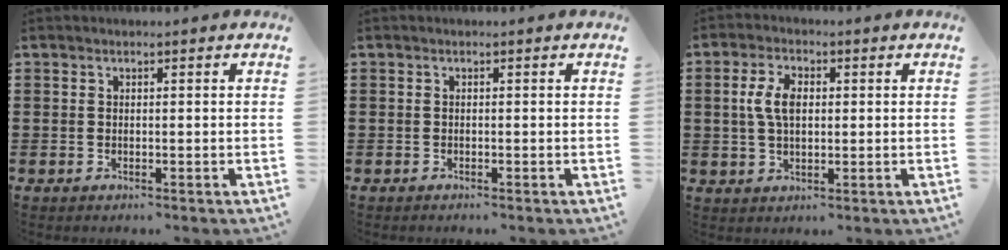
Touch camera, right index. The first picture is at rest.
{"total": 0.0}
{"total": 5.3, "force": [0.7, 3.0, 4.3], "torque": [-0.098, 0.012, 0.007]}